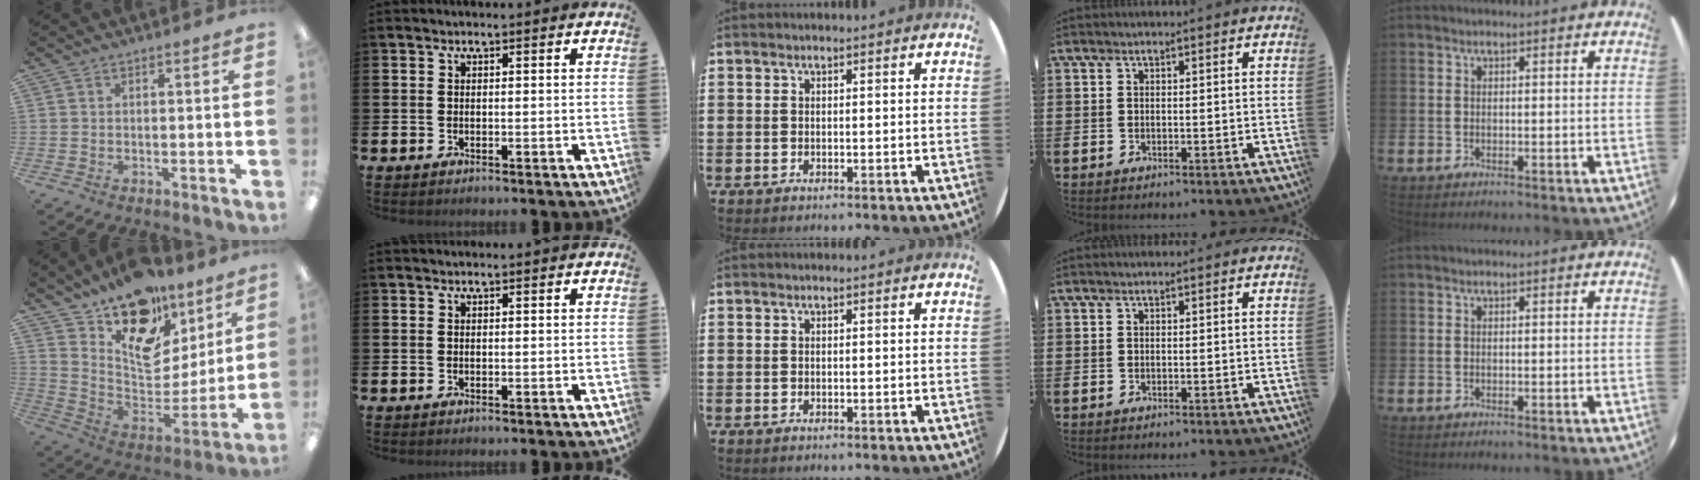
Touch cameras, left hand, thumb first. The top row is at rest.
{"thumb": {"total": 17.5, "force": [11.7, 10.1, 8.1], "torque": [-0.126, -0.098, 0.211]}}